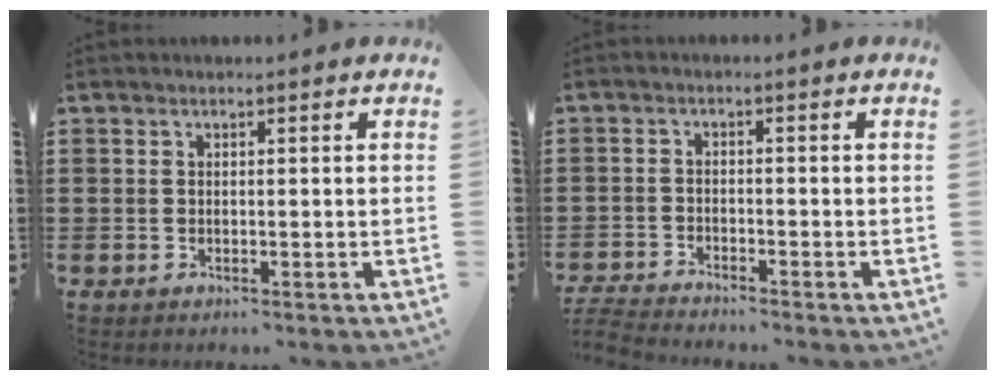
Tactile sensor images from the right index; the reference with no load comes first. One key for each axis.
{"total": 3.2, "fx": -3.2, "fy": 0.1, "fz": 0.2, "tx": -0.020, "ty": -0.005, "tz": -0.072}